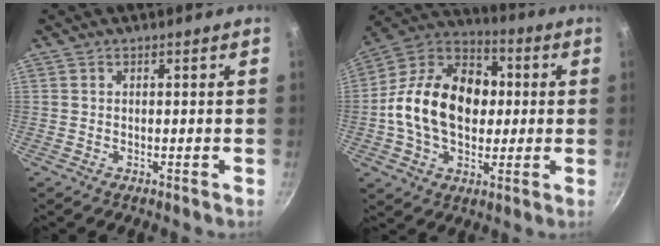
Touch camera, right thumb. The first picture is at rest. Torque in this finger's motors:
{"motor_torque": [0.03, 2.20, 0.69, -0.81, 0.19]}